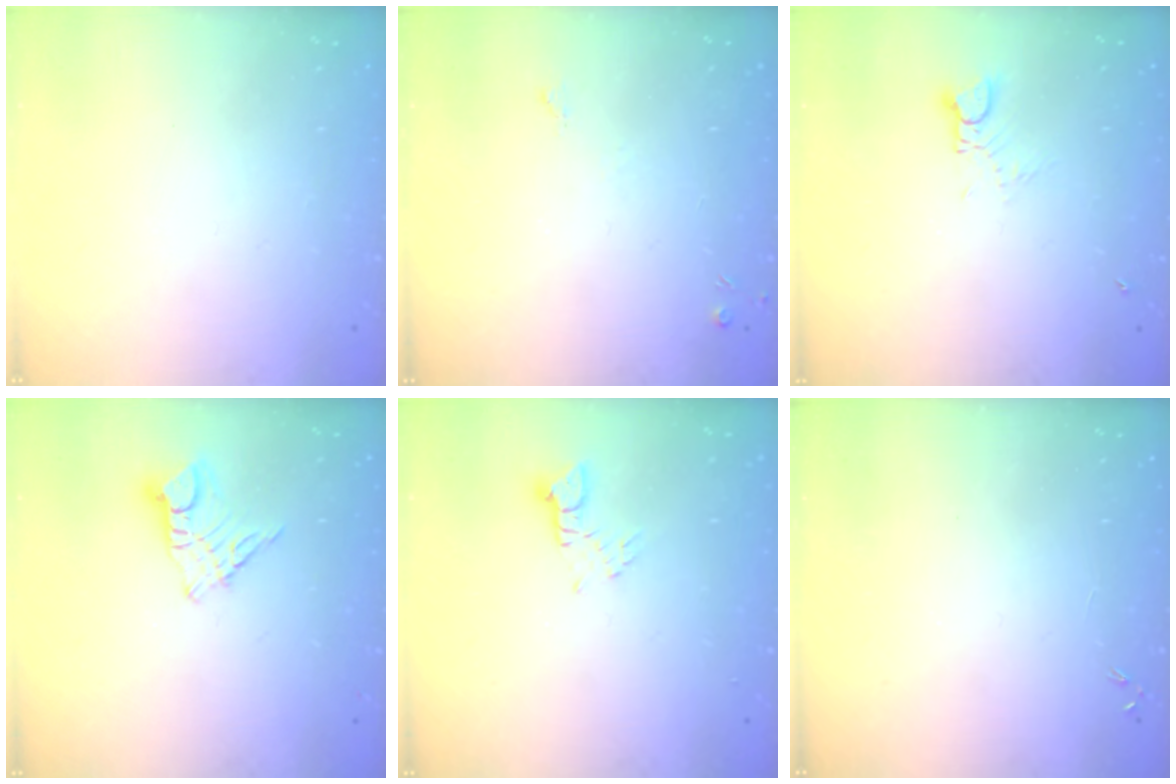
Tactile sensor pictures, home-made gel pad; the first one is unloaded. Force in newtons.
{"total": 3.6, "press": 3.6, "slide": 0.5}
{"total": 2.7, "press": 2.7, "slide": 0.2}
{"total": 6.7, "press": 6.7, "slide": 0.5}
{"total": 2.2, "press": 2.2, "slide": 0.1}
{"total": 0.0}